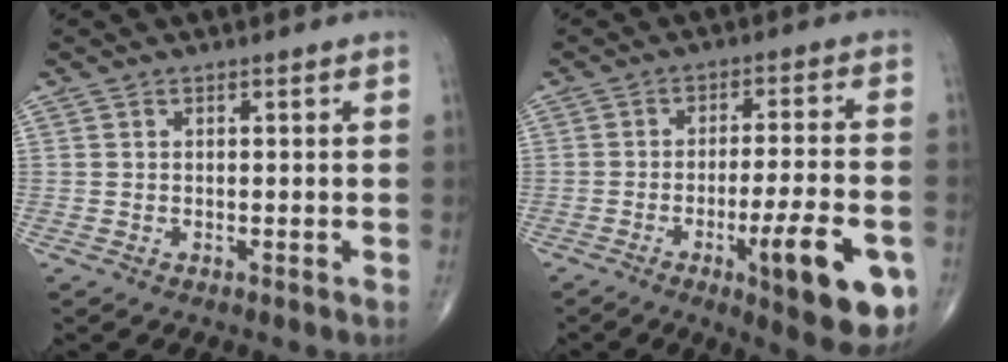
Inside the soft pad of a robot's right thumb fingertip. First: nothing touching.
{"total": 15.8, "force": [-5.9, 3.5, 14.2], "torque": [-0.185, 0.006, -0.077]}